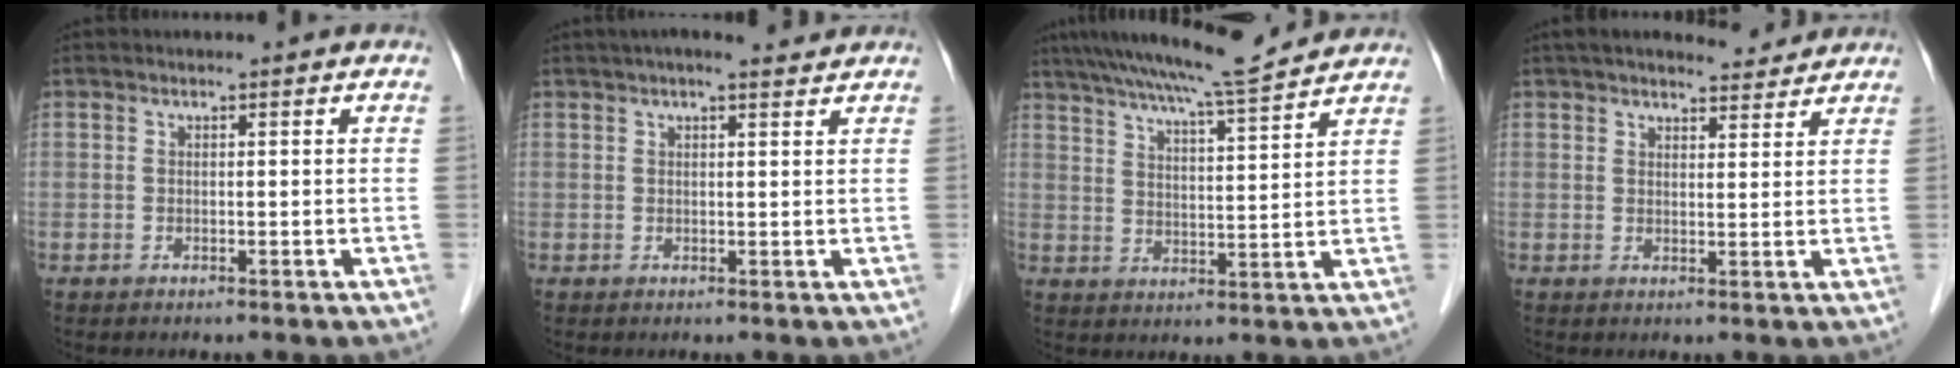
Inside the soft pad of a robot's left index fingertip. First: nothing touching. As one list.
[{"total": 5.7, "force": [4.9, 0.9, 2.8], "torque": [-0.041, 0.023, 0.066]}, {"total": 11.9, "force": [10.7, -0.4, 5.3], "torque": [-0.092, 0.011, 0.163]}, {"total": 7.4, "force": [6.7, 1.8, 2.6], "torque": [-0.033, 0.013, 0.090]}]